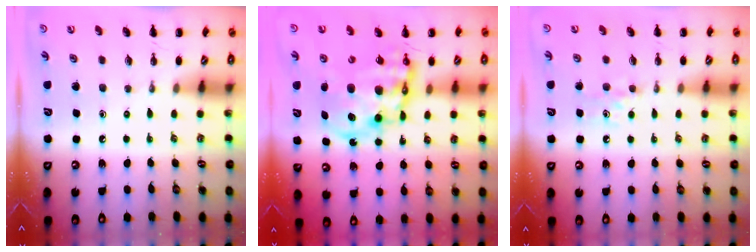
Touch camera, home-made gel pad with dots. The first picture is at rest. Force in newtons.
{"total": 13.8, "press": 13.4, "slide": 3.4}
{"total": 4.5, "press": 4.3, "slide": 1.5}